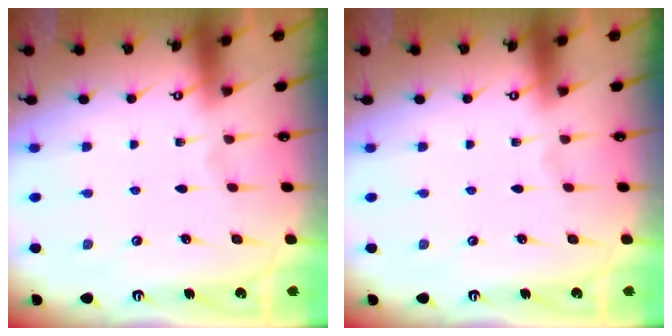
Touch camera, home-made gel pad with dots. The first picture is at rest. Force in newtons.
{"total": 0.0}